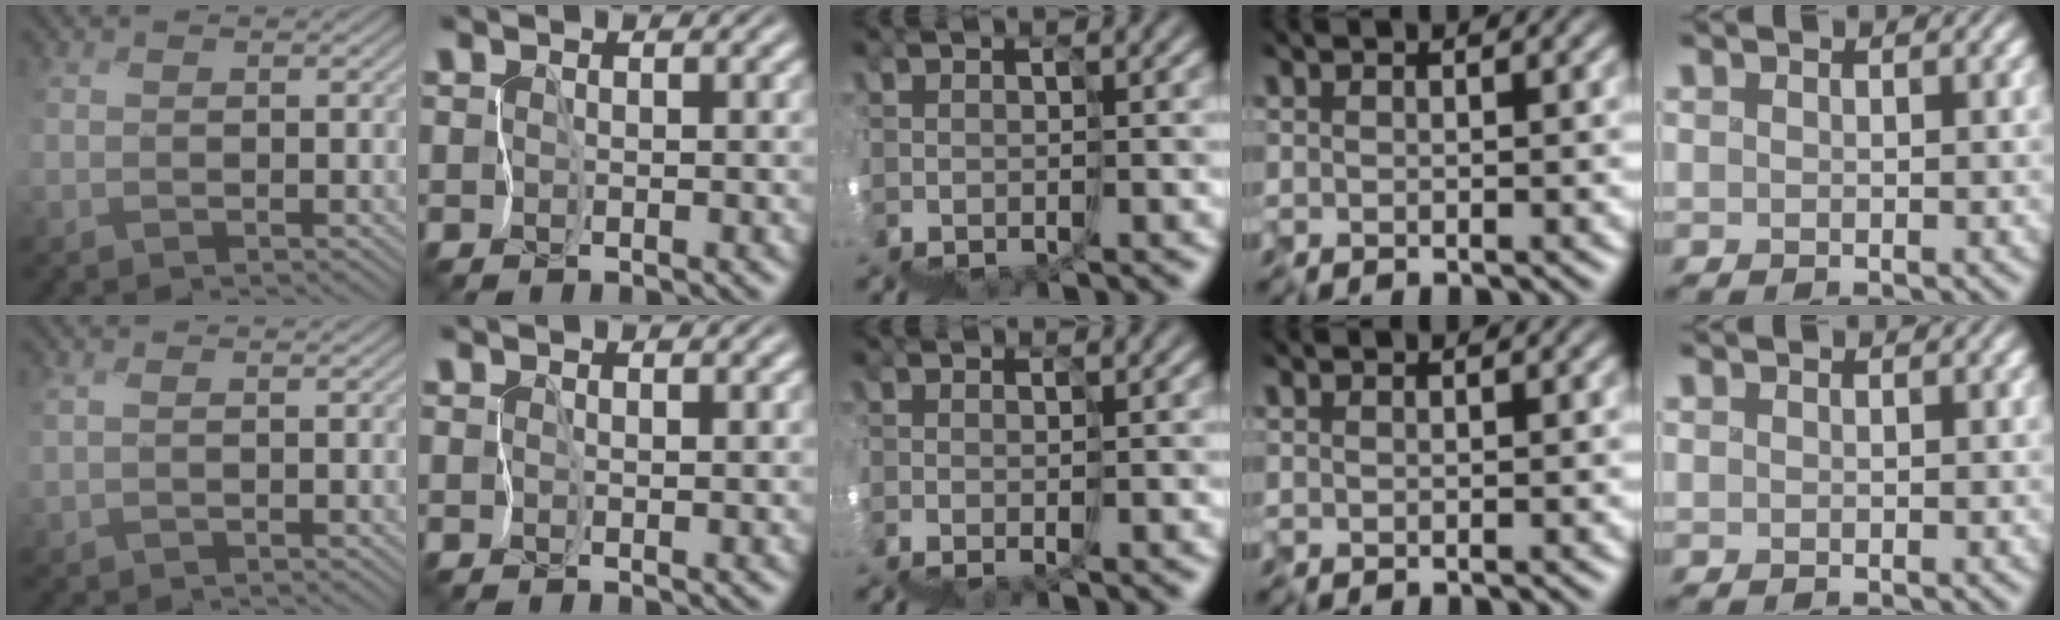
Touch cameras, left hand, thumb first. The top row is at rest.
{"thumb": {"total": 1.0, "force": [0.4, 0.2, 0.9], "torque": [-0.027, 0.001, 0.011]}, "index": {"total": 0.6, "force": [0.4, 0.0, 0.4], "torque": [-0.006, -0.003, 0.009]}, "middle": {"total": 2.6, "force": [-1.0, 1.0, 2.2], "torque": [-0.027, -0.014, -0.012]}}